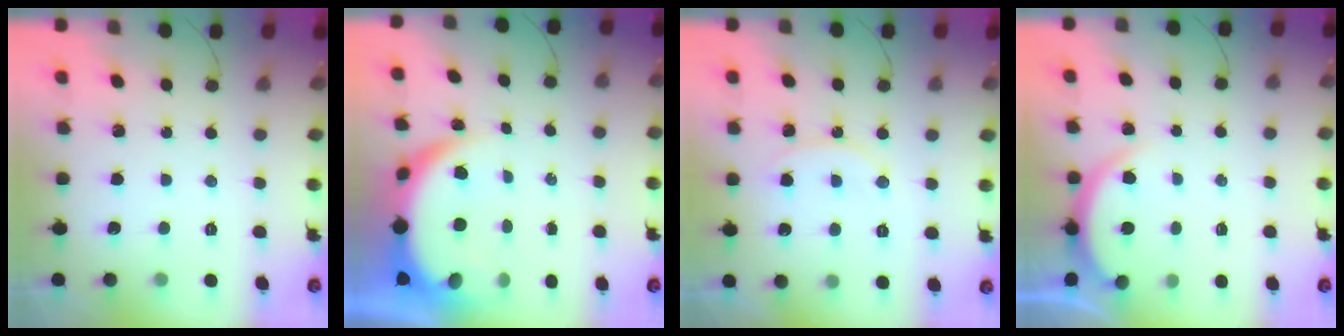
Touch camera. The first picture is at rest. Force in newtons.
{"total": 7.8, "press": 7.7, "slide": 1.0}
{"total": 8.5, "press": 8.5, "slide": 0.6}
{"total": 4.1, "press": 4.1, "slide": 0.5}